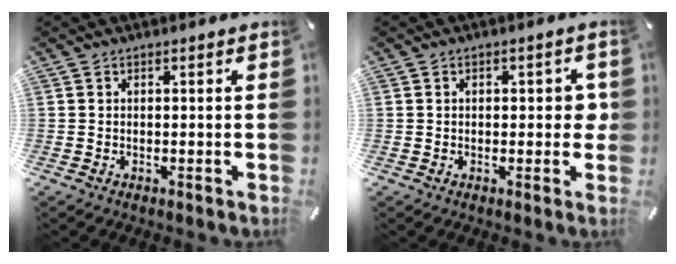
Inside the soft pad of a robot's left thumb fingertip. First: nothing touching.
{"total": 3.5, "force": [0.1, 2.1, 2.8], "torque": [-0.029, 0.001, -0.005]}